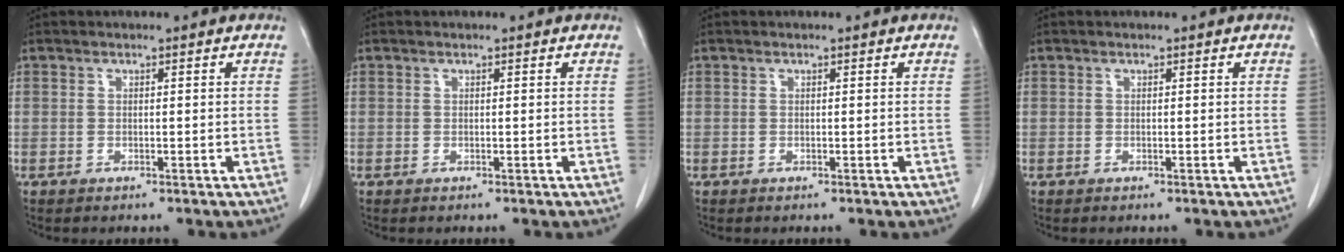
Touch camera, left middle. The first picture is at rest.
{"total": 0.0}
{"total": 0.0}
{"total": 0.0}